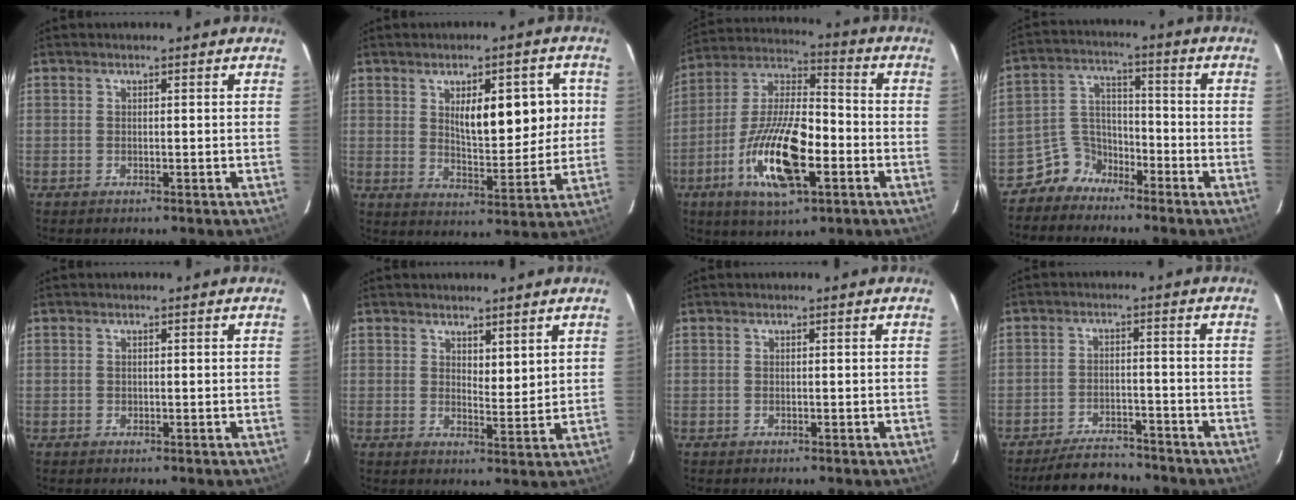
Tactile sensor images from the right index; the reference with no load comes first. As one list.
[{"total": 11.4, "force": [2.7, 4.2, 10.2], "torque": [-0.143, 0.012, 0.050]}, {"total": 16.8, "force": [-5.8, 4.8, 15.0], "torque": [-0.300, -0.003, -0.100]}, {"total": 5.9, "force": [-4.7, 3.7, -0.2], "torque": [0.009, 0.025, -0.089]}, {"total": 0.0}, {"total": 3.2, "force": [2.2, 1.1, 2.0], "torque": [-0.029, -0.013, 0.042]}, {"total": 0.0}, {"total": 6.9, "force": [-6.5, 2.0, 1.0], "torque": [-0.017, -0.003, -0.105]}]